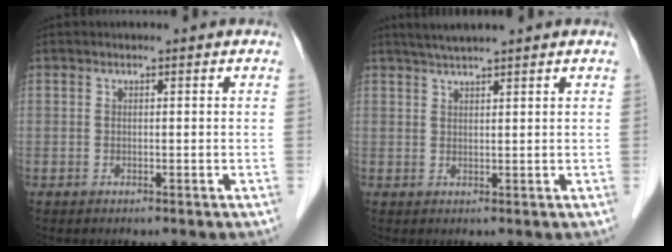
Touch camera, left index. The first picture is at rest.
{"total": 3.7, "force": [3.2, -0.5, 1.8], "torque": [-0.030, 0.022, 0.058]}